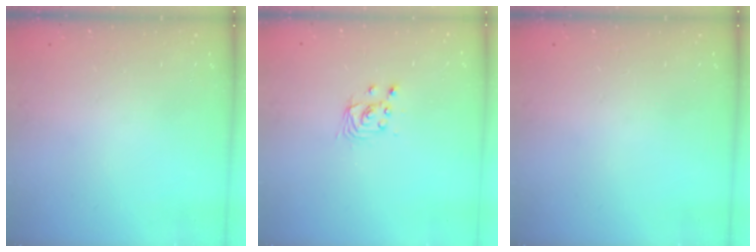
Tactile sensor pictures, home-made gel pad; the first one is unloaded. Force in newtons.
{"total": 2.9, "press": 2.9, "slide": 0.0}
{"total": 0.0}